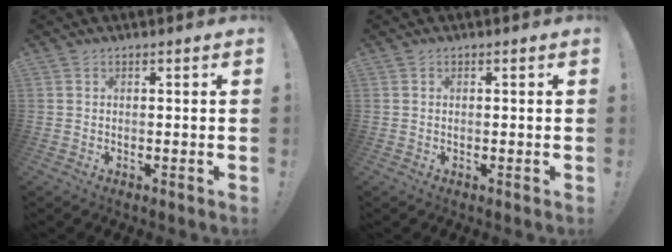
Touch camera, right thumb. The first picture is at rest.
{"total": 0.0}